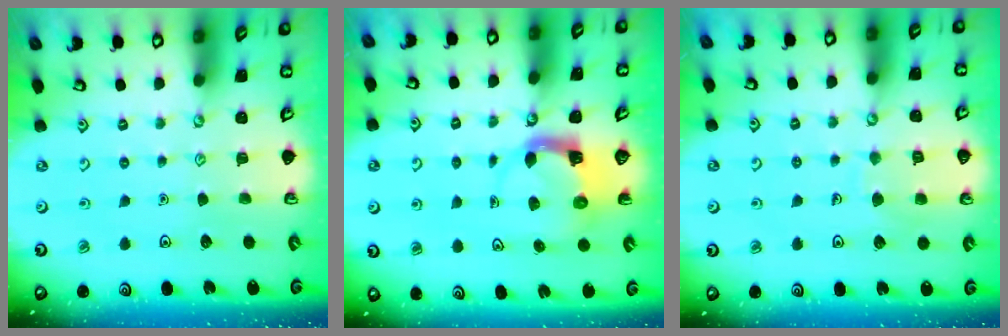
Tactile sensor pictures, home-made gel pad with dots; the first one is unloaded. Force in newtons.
{"total": 3.9, "press": 3.9, "slide": 0.6}
{"total": 7.8, "press": 7.8, "slide": 0.4}